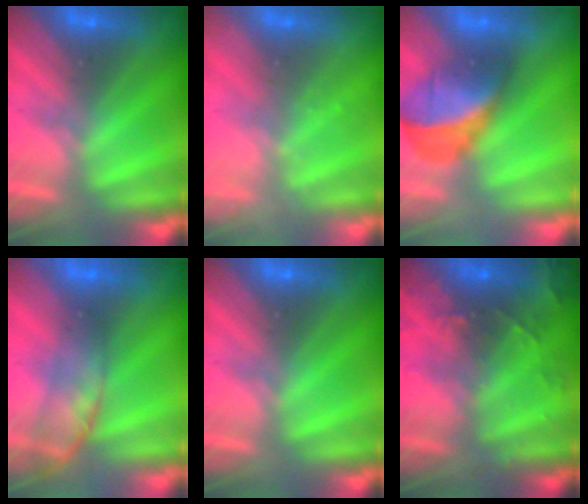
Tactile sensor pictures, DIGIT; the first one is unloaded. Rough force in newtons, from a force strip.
{"total": 2.1}
{"total": 2.9}
{"total": 2.7}
{"total": 0.0}
{"total": 9.4}